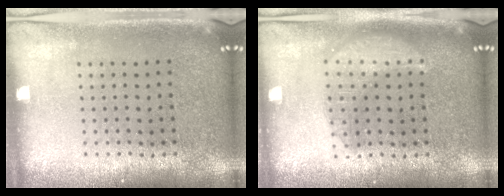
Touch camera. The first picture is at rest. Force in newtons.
{"total": 2.6, "press": 2.6, "slide": 0.4}